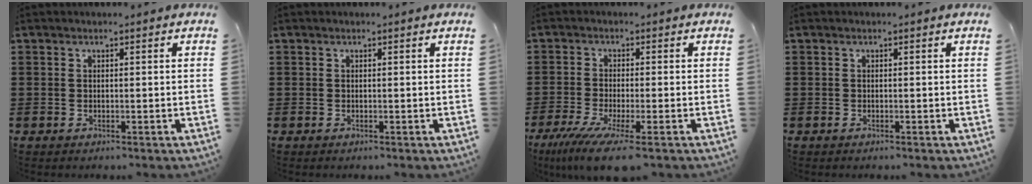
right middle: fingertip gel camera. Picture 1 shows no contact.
{"total": 0.0}
{"total": 5.8, "force": [-3.7, 0.4, 4.4], "torque": [-0.094, -0.022, -0.066]}
{"total": 0.0}